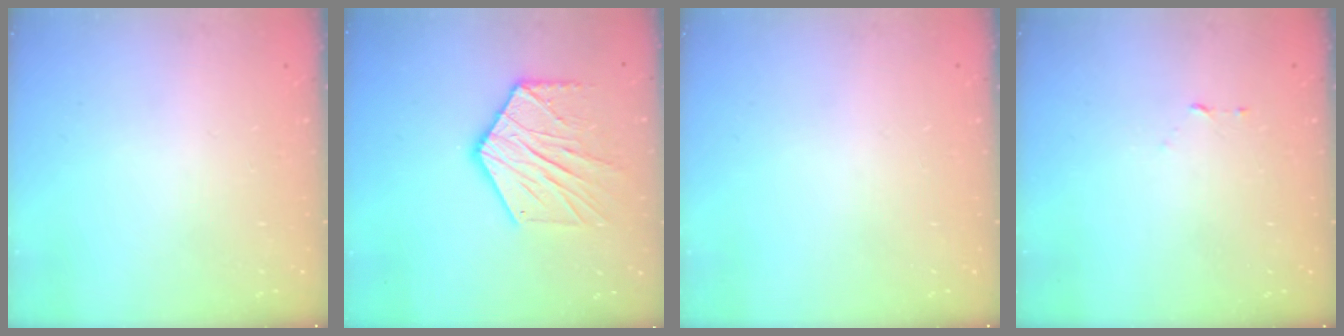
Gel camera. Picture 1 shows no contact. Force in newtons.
{"total": 13.6, "press": 13.6, "slide": 1.0}
{"total": 0.0}
{"total": 3.2, "press": 3.2, "slide": 0.3}